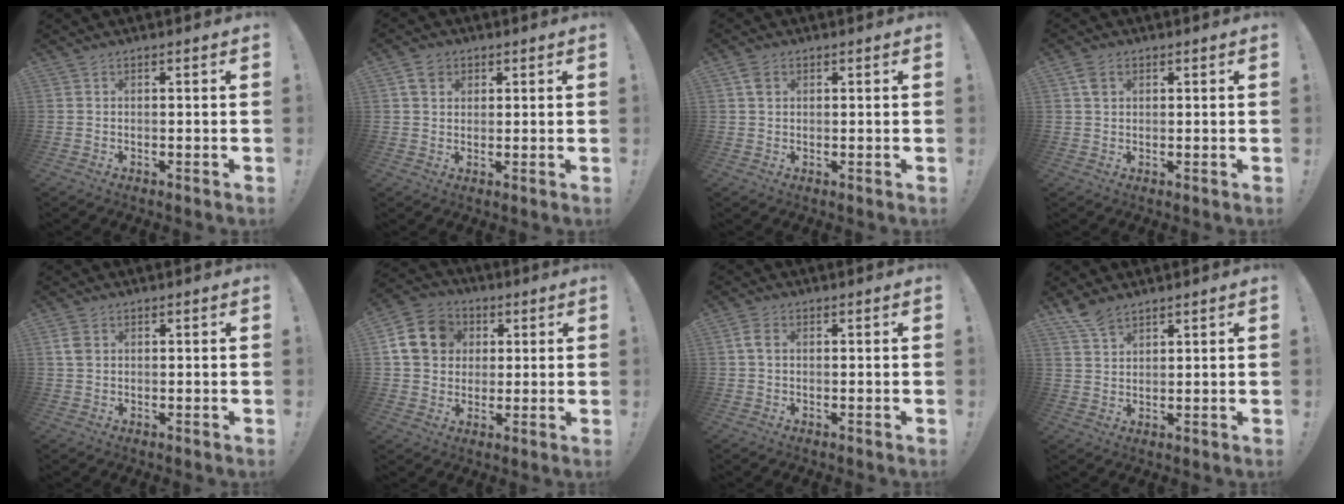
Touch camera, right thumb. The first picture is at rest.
{"total": 4.8, "force": [2.3, 3.8, 2.0], "torque": [-0.037, 0.001, 0.044]}
{"total": 2.8, "force": [1.2, 1.9, 1.6], "torque": [-0.031, 0.004, 0.024]}
{"total": 3.8, "force": [1.6, 2.6, 2.2], "torque": [-0.034, 0.001, 0.031]}
{"total": 3.3, "force": [1.2, 2.2, 2.1], "torque": [-0.037, 0.002, 0.024]}
{"total": 13.9, "force": [3.6, 11.9, 6.2], "torque": [-0.094, 0.001, 0.076]}
{"total": 3.1, "force": [0.7, 2.0, 2.2], "torque": [-0.038, 0.005, 0.012]}
{"total": 5.2, "force": [4.3, 1.9, 2.1], "torque": [-0.037, -0.025, 0.081]}